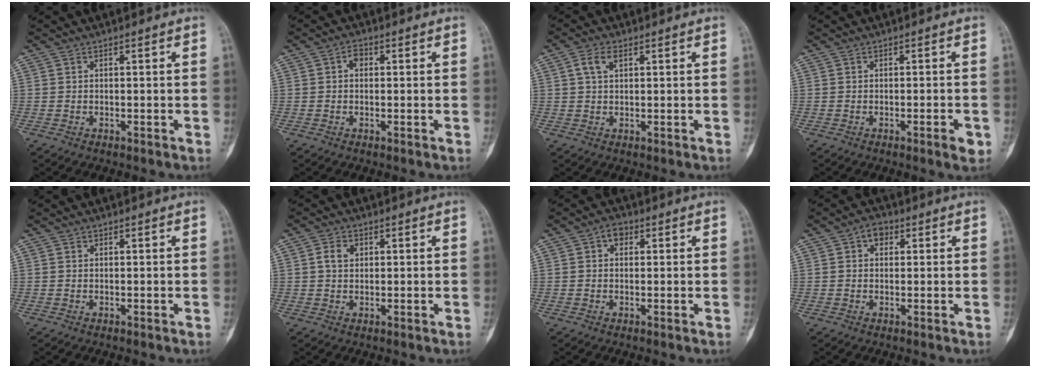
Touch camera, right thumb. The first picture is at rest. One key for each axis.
{"total": 2.0, "fx": 0.3, "fy": 1.5, "fz": 1.3, "tx": -0.012, "ty": 0.006, "tz": 0.000}
{"total": 3.3, "fx": 1.3, "fy": 1.8, "fz": 2.4, "tx": -0.046, "ty": 0.007, "tz": 0.026}
{"total": 2.6, "fx": -1.1, "fy": 0.5, "fz": 2.3, "tx": -0.031, "ty": 0.000, "tz": -0.015}
{"total": 0.0}
{"total": 3.0, "fx": 0.8, "fy": 2.2, "fz": 1.8, "tx": -0.027, "ty": 0.003, "tz": 0.014}
{"total": 2.7, "fx": 0.9, "fy": 2.0, "fz": 1.6, "tx": -0.012, "ty": 0.005, "tz": 0.011}
{"total": 3.2, "fx": 1.1, "fy": 2.4, "fz": 1.8, "tx": -0.013, "ty": 0.005, "tz": 0.015}